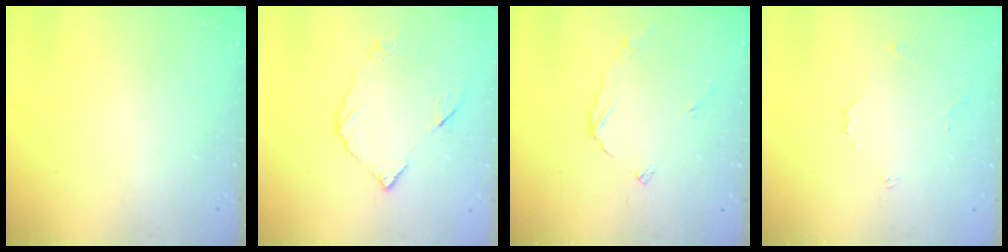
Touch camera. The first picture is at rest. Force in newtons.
{"total": 7.8, "press": 7.7, "slide": 0.5}
{"total": 4.9, "press": 4.9, "slide": 0.4}
{"total": 3.0, "press": 3.0, "slide": 0.7}